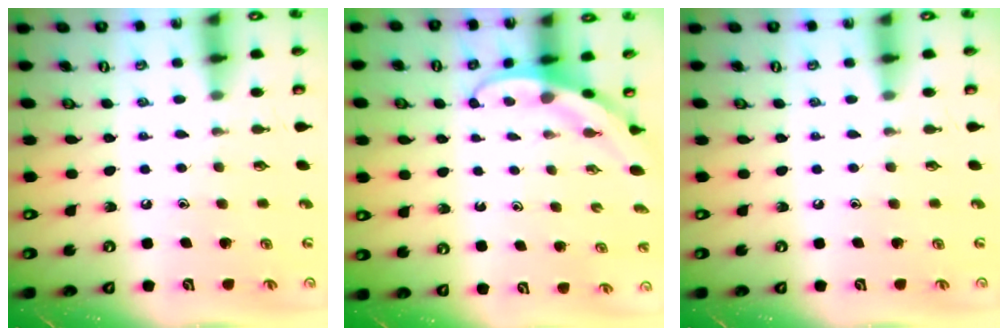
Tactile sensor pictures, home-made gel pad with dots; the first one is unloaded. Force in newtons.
{"total": 3.1, "press": 3.1, "slide": 0.1}
{"total": 0.0}